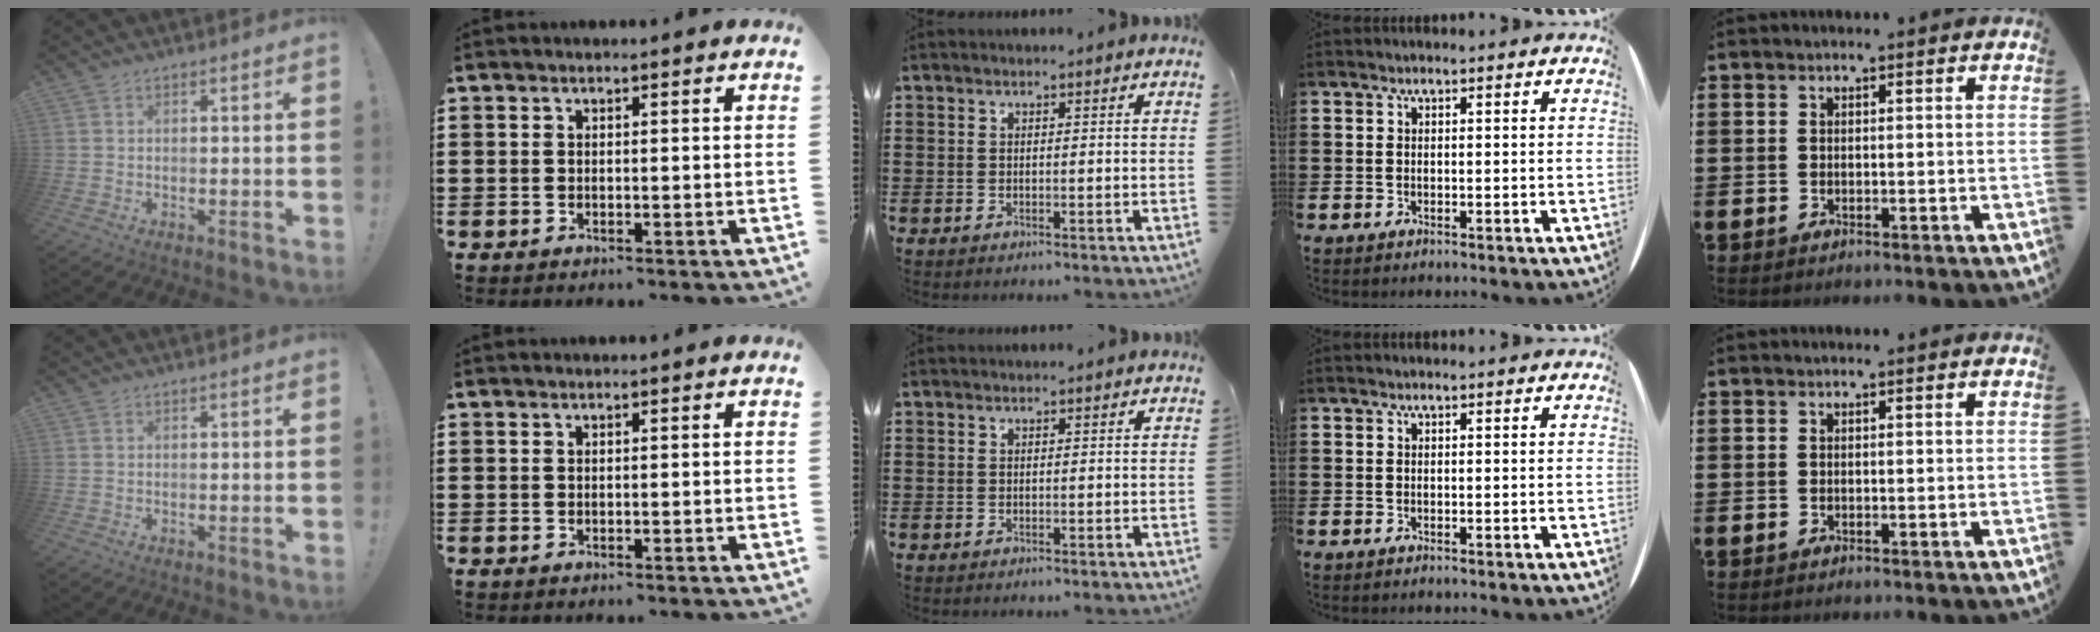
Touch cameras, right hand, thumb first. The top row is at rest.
{}